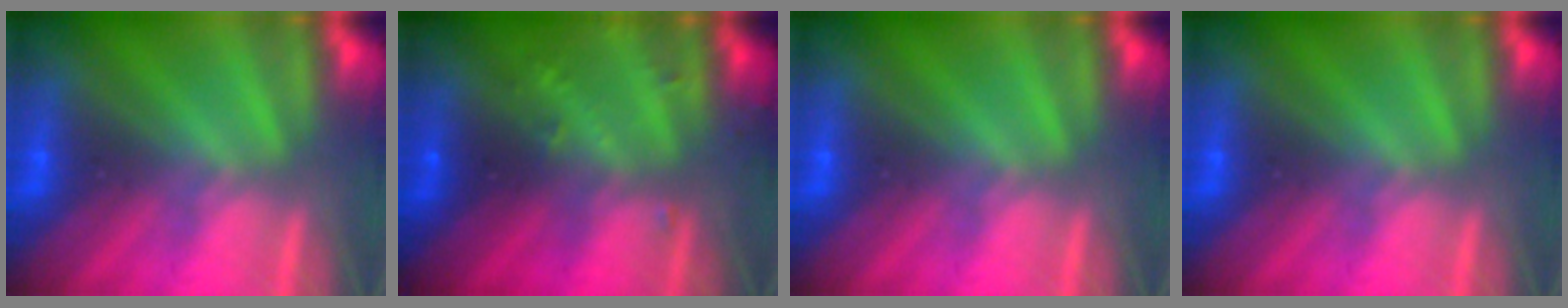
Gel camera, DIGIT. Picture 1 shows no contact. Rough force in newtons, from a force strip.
{"total": 2.9}
{"total": 0.0}
{"total": 0.0}